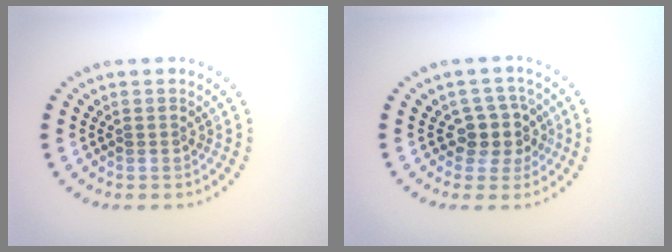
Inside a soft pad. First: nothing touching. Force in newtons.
{"total": 2.9, "press": 2.4, "slide": 1.6}